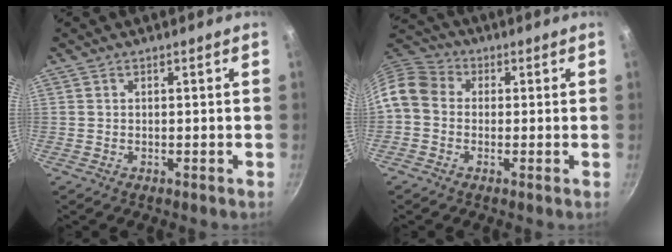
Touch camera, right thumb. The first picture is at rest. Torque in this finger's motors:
{"motor_torque": [2.18, 2.83, 1.50, -0.88, 0.35]}